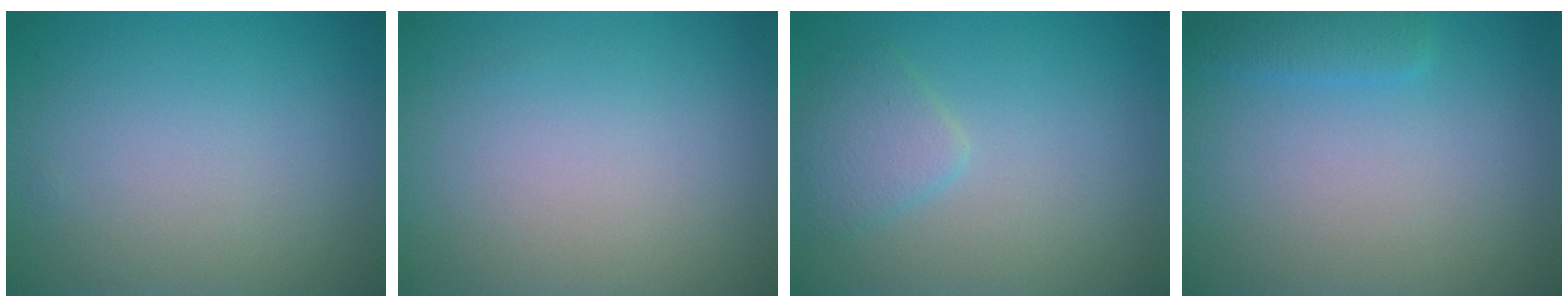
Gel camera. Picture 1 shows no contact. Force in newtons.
{"total": 0.0}
{"total": 2.2, "press": 2.2, "slide": 0.1}
{"total": 1.4, "press": 1.4, "slide": 0.1}